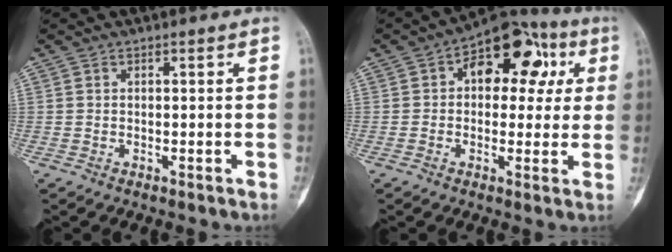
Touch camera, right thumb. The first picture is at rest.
{"total": 14.8, "force": [4.0, 9.2, 10.9], "torque": [-0.088, 0.027, 0.048]}